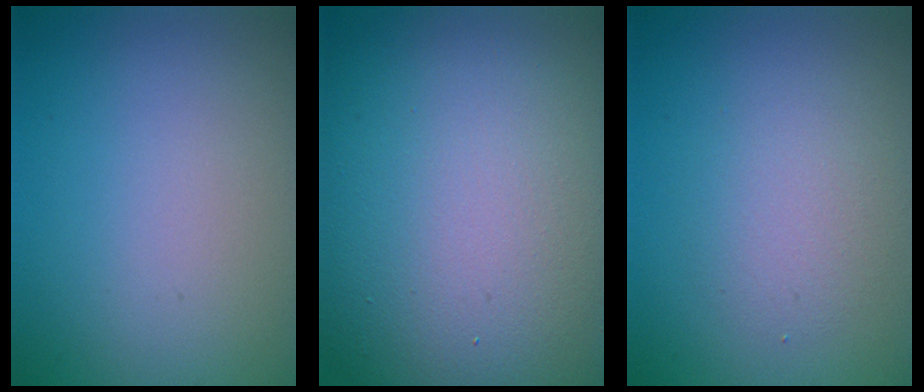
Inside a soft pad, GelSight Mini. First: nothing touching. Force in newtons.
{"total": 20.2, "press": 20.2, "slide": 0.8}
{"total": 2.5, "press": 2.5, "slide": 0.2}